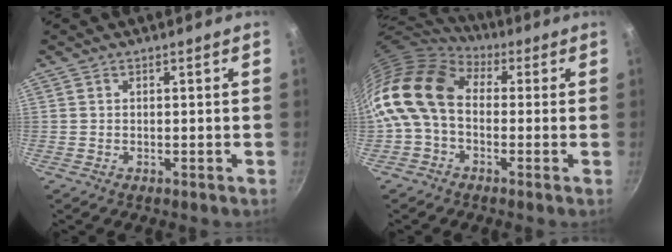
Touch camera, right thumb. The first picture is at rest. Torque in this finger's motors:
{"motor_torque": [2.15, 2.86, 1.52, -1.25, 0.39]}